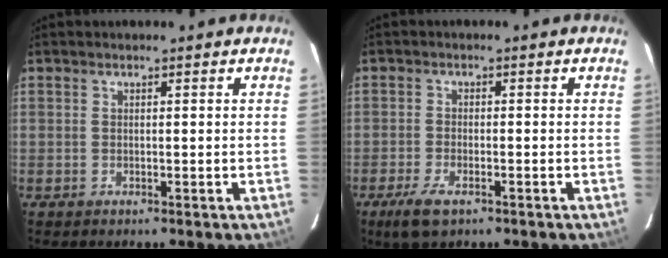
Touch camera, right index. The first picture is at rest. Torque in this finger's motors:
{"motor_torque": [0.35, -0.32, 0.22, 0.04]}